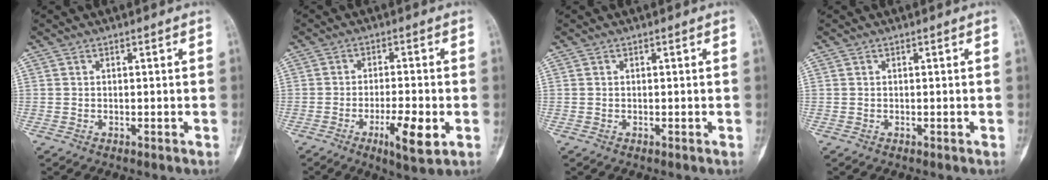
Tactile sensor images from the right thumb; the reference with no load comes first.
{"total": 7.9, "force": [-2.8, 1.7, 7.2], "torque": [-0.123, -0.002, -0.043]}
{"total": 0.0}
{"total": 0.0}